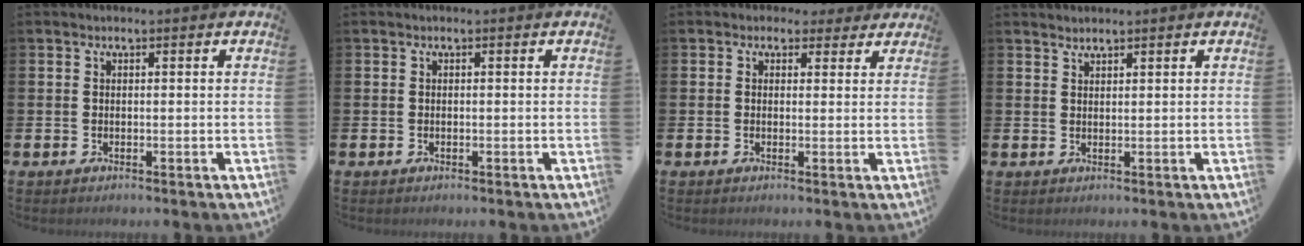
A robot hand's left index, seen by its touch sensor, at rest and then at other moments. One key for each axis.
{"total": 0.0}
{"total": 2.3, "fx": 1.7, "fy": 1.6, "fz": 0.2, "tx": -0.003, "ty": -0.001, "tz": 0.026}
{"total": 1.3, "fx": 1.3, "fy": 0.2, "fz": 0.0, "tx": -0.001, "ty": 0.002, "tz": 0.025}